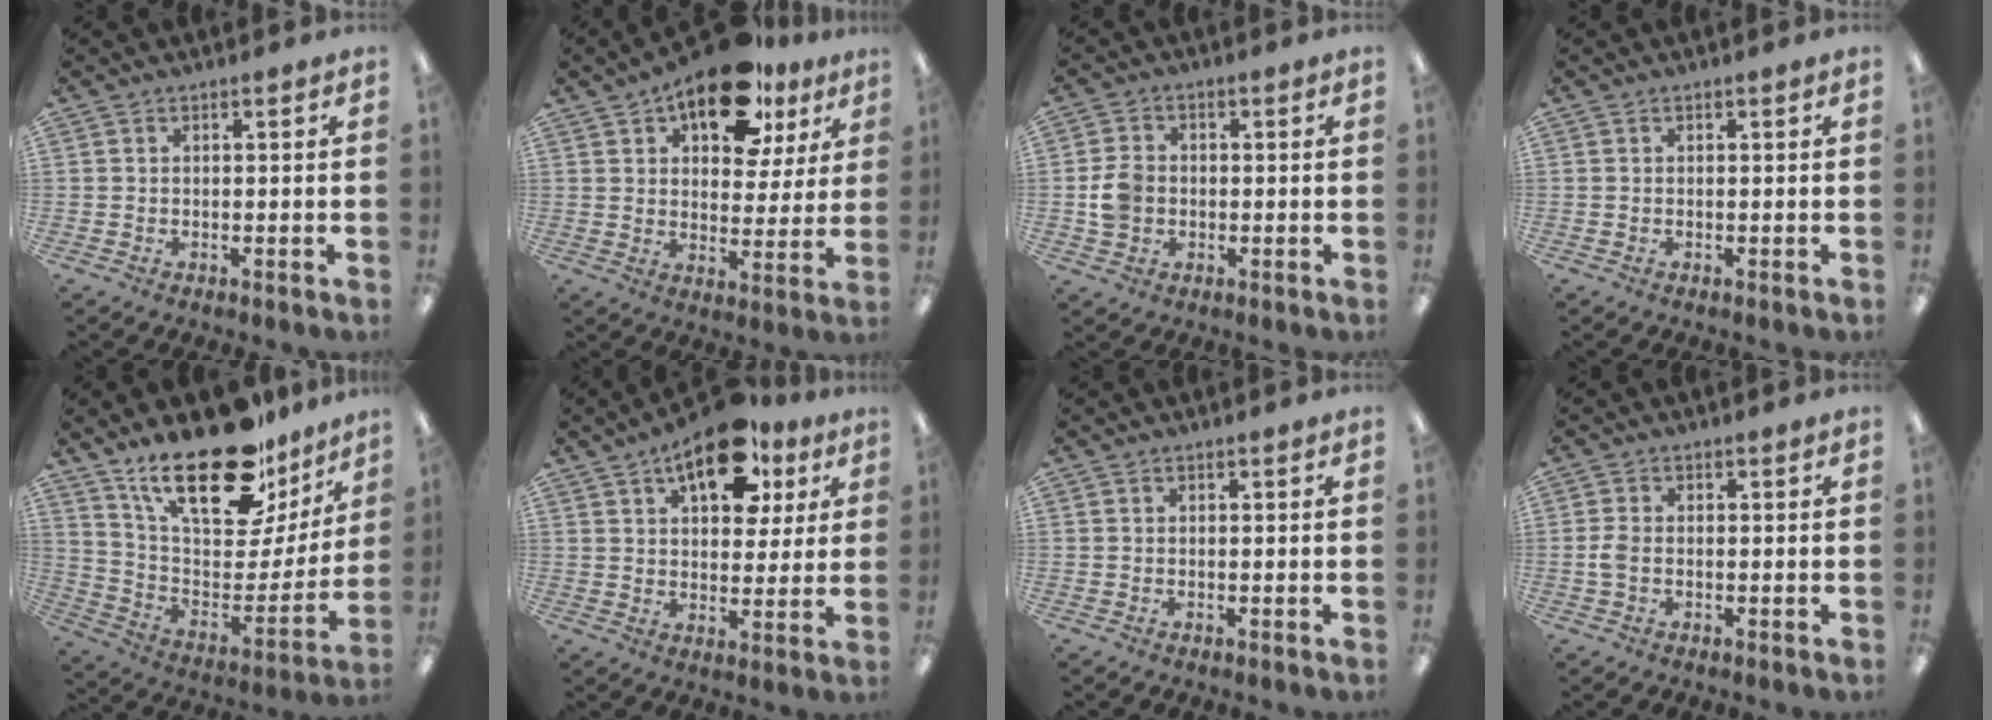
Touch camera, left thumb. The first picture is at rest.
{"total": 17.3, "force": [11.4, 8.4, 10.0], "torque": [-0.148, -0.053, 0.193]}
{"total": 5.7, "force": [-0.5, 4.9, 3.0], "torque": [-0.053, 0.006, -0.008]}
{"total": 0.0}
{"total": 26.4, "force": [18.7, 10.6, 15.3], "torque": [-0.242, -0.122, 0.324]}
{"total": 16.1, "force": [9.5, 8.1, 10.1], "torque": [-0.146, -0.033, 0.160]}
{"total": 0.0}
{"total": 2.5, "force": [-0.4, 1.5, 2.0], "torque": [-0.043, 0.003, -0.008]}